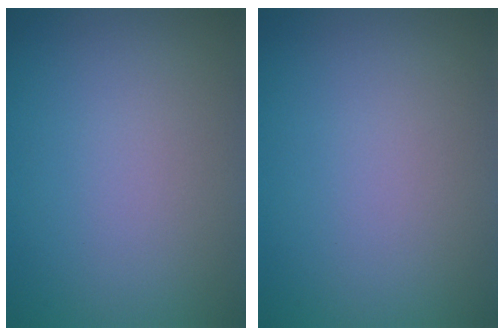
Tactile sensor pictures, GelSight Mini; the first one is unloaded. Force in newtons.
{"total": 0.0}